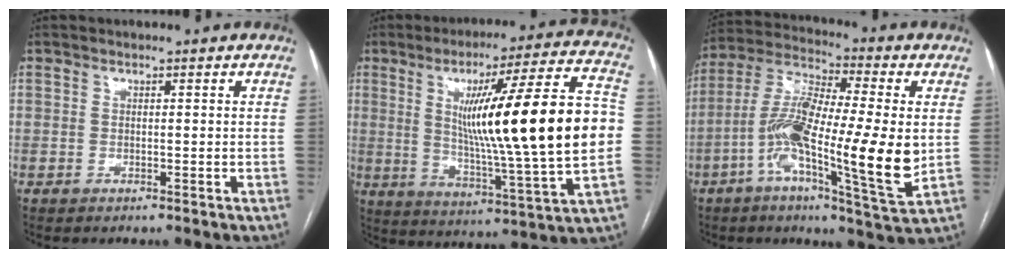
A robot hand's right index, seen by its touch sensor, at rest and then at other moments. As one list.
[{"total": 25.1, "force": [1.7, 0.3, 25.0], "torque": [-0.365, 0.006, 0.019]}, {"total": 18.8, "force": [-2.4, 2.3, 18.5], "torque": [-0.353, -0.004, -0.048]}]